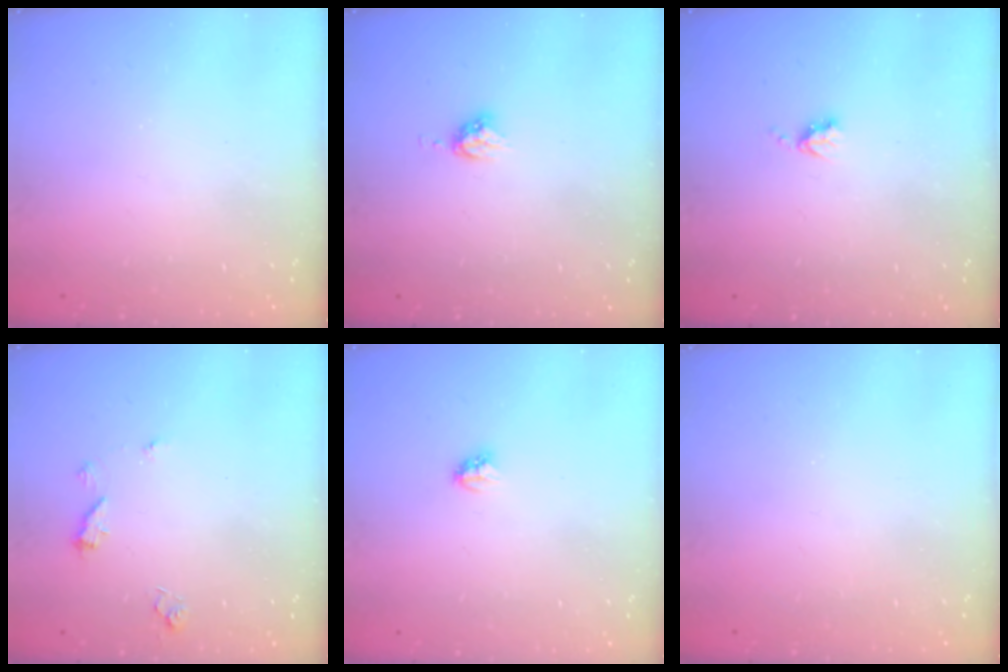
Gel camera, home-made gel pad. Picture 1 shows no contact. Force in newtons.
{"total": 4.8, "press": 4.7, "slide": 0.7}
{"total": 3.7, "press": 3.6, "slide": 0.5}
{"total": 7.0, "press": 7.0, "slide": 0.7}
{"total": 2.8, "press": 2.8, "slide": 0.3}
{"total": 0.0}